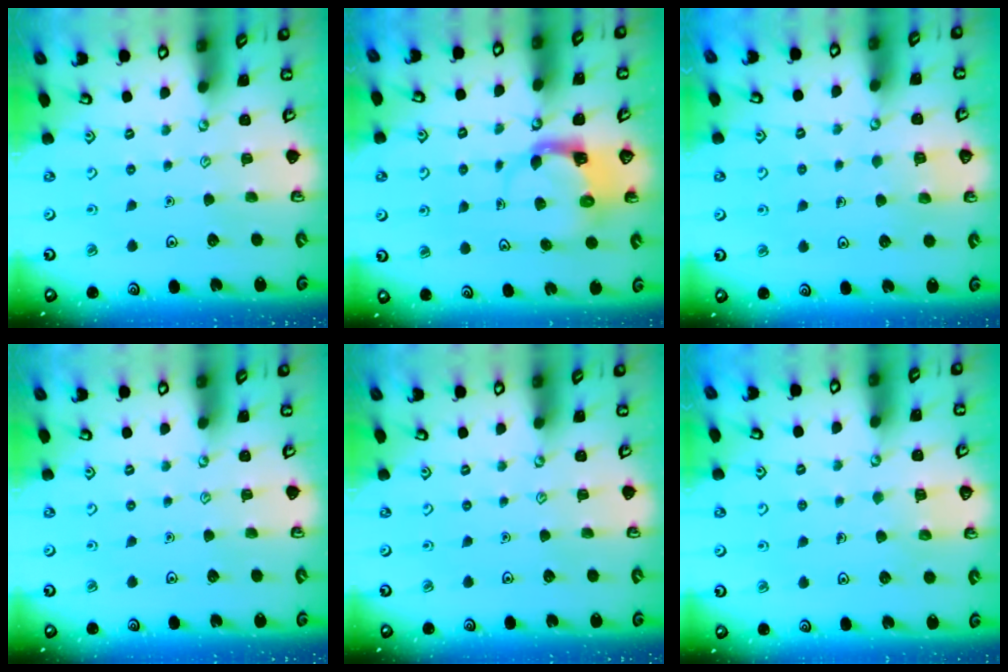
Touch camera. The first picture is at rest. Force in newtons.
{"total": 3.9, "press": 3.8, "slide": 0.6}
{"total": 2.8, "press": 2.8, "slide": 0.3}
{"total": 0.0}
{"total": 0.0}
{"total": 3.9, "press": 3.8, "slide": 0.3}